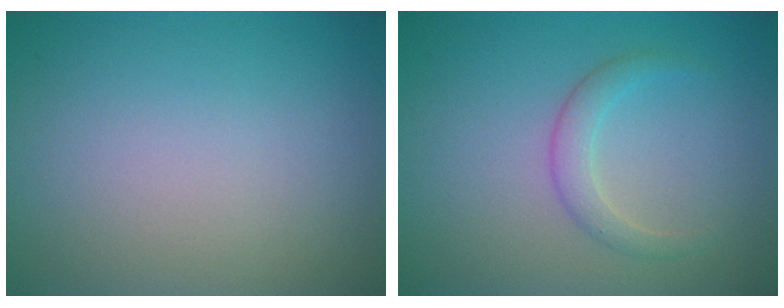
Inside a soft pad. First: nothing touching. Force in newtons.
{"total": 1.9, "press": 1.9, "slide": 0.1}